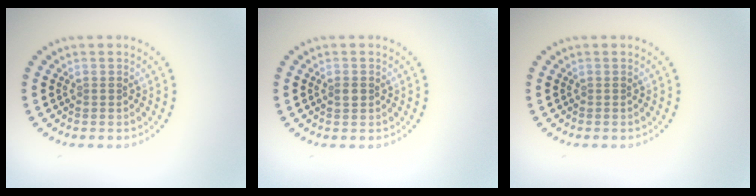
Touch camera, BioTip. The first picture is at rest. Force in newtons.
{"total": 1.2, "press": 1.2, "slide": 0.1}
{"total": 0.0}